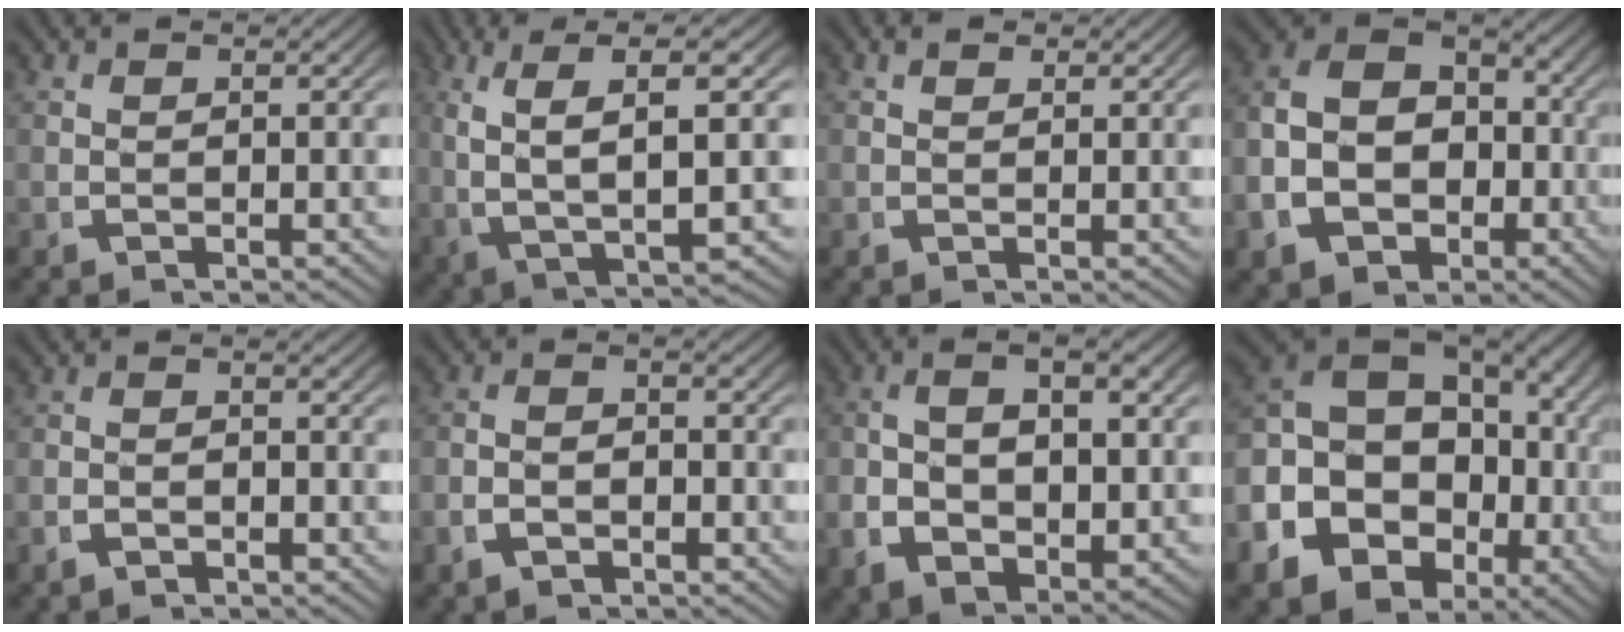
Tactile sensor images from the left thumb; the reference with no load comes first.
{"total": 10.9, "force": [1.7, 5.3, 9.4], "torque": [-0.187, -0.010, 0.039]}
{"total": 0.9, "force": [0.7, 0.2, 0.4], "torque": [-0.005, -0.003, 0.014]}
{"total": 14.5, "force": [-0.6, 11.7, 8.5], "torque": [-0.198, -0.034, -0.001]}
{"total": 1.7, "force": [-1.4, 0.7, 0.6], "torque": [-0.011, -0.001, -0.027]}
{"total": 2.6, "force": [-1.6, 1.5, 1.4], "torque": [-0.031, -0.007, -0.026]}
{"total": 8.3, "force": [-0.1, 5.1, 6.5], "torque": [-0.119, -0.010, 0.008]}
{"total": 17.9, "force": [-2.4, 14.6, 10.1], "torque": [-0.259, -0.060, -0.023]}